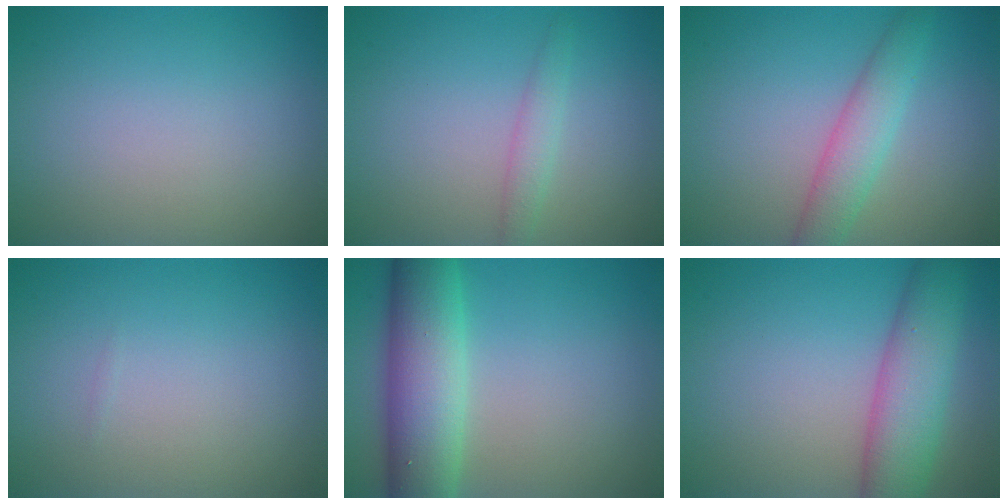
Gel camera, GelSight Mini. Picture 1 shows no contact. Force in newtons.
{"total": 1.5, "press": 1.5, "slide": 0.1}
{"total": 3.5, "press": 3.5, "slide": 0.1}
{"total": 0.0}
{"total": 8.3, "press": 8.3, "slide": 0.2}
{"total": 6.7, "press": 6.7, "slide": 0.2}